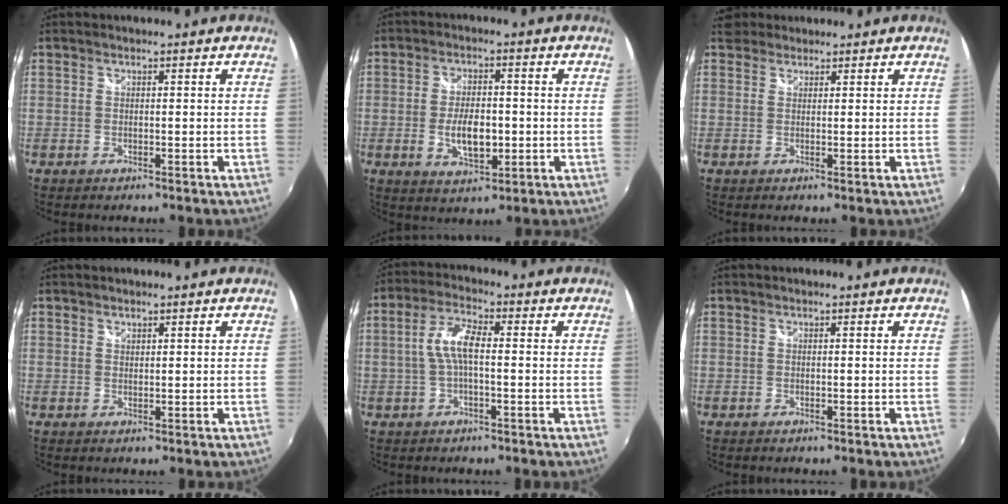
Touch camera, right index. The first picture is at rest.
{"total": 7.6, "force": [-1.4, 3.7, 6.5], "torque": [-0.125, -0.006, -0.019]}
{"total": 2.3, "force": [1.5, 1.6, 0.2], "torque": [0.002, 0.012, 0.022]}
{"total": 0.7, "force": [0.7, 0.3, 0.1], "torque": [0.001, 0.000, 0.013]}
{"total": 6.1, "force": [-0.3, 1.9, 5.8], "torque": [-0.118, 0.013, -0.005]}
{"total": 0.0}